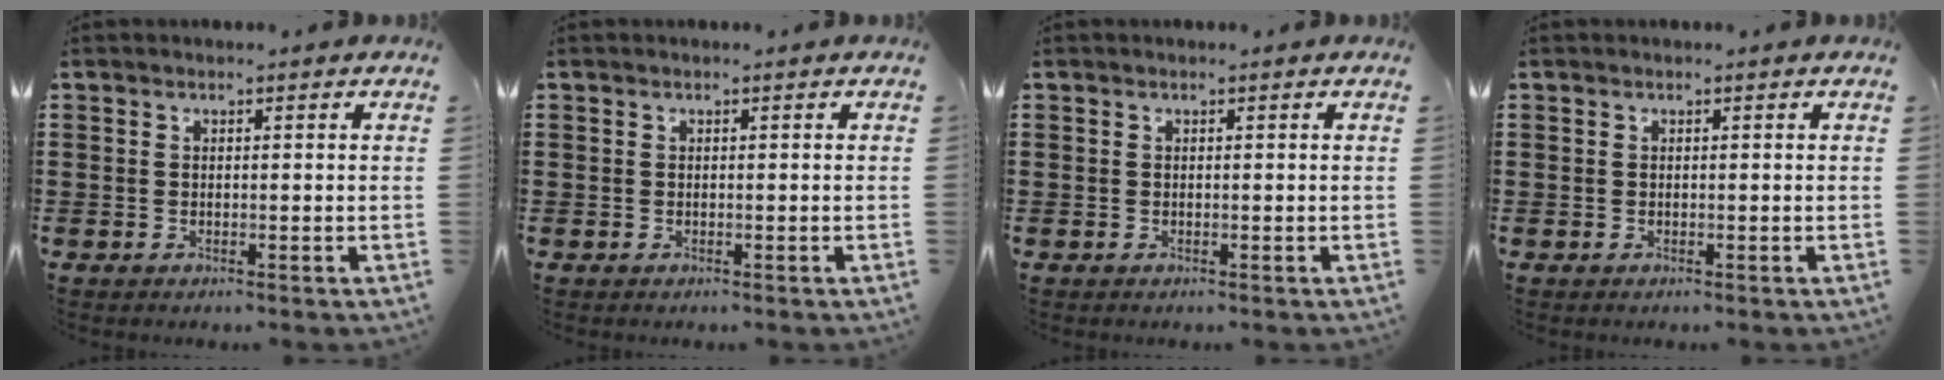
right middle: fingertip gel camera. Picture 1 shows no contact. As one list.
[{"total": 0.0}, {"total": 0.0}, {"total": 0.0}]